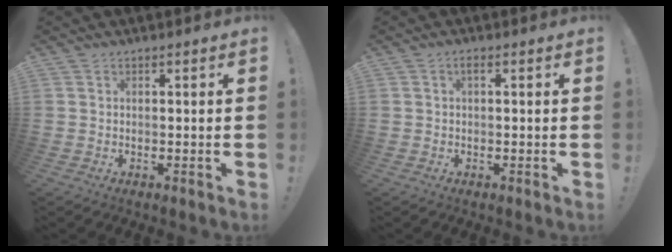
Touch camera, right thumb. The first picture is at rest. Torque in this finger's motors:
{"motor_torque": [0.38, 0.21, 0.28, 0.13, -0.06]}